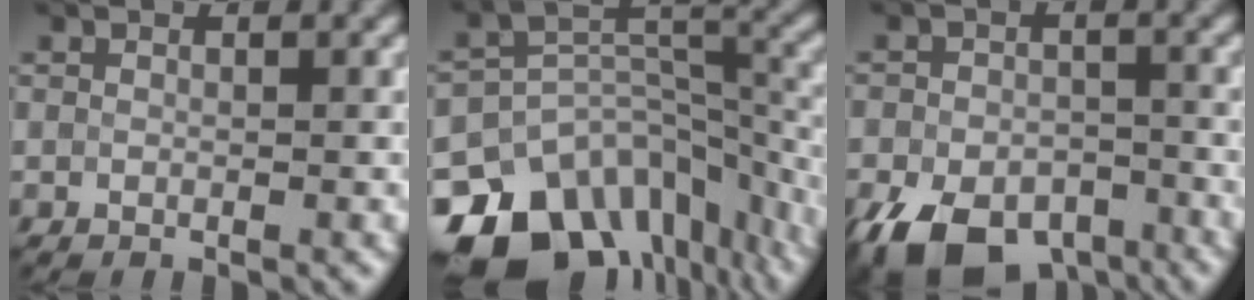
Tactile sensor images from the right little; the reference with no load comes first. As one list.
[{"total": 14.4, "force": [-10.5, 8.3, 5.5], "torque": [-0.114, 0.007, -0.146]}, {"total": 9.2, "force": [-6.2, 4.8, 4.8], "torque": [-0.095, -0.019, -0.087]}]